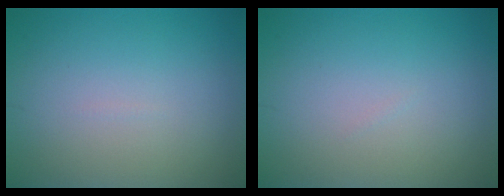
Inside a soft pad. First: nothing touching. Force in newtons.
{"total": 0.0}